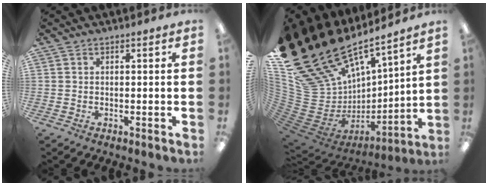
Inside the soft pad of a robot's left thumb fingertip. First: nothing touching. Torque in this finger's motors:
{"motor_torque": [3.87, 1.14, 2.77, 0.00, 0.64]}